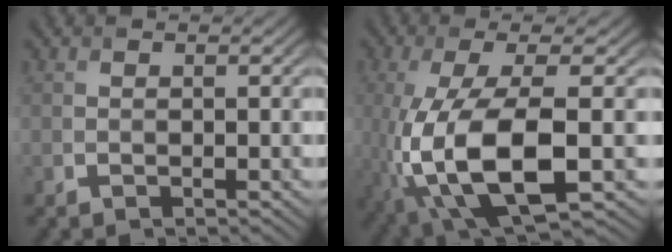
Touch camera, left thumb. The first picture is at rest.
{"total": 13.2, "force": [-3.5, 4.8, 11.9], "torque": [-0.258, -0.018, -0.061]}